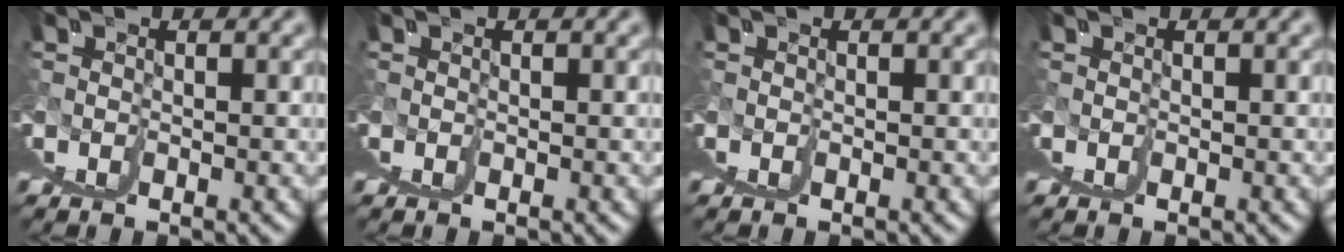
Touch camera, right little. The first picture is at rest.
{"total": 0.0}
{"total": 0.0}
{"total": 0.0}